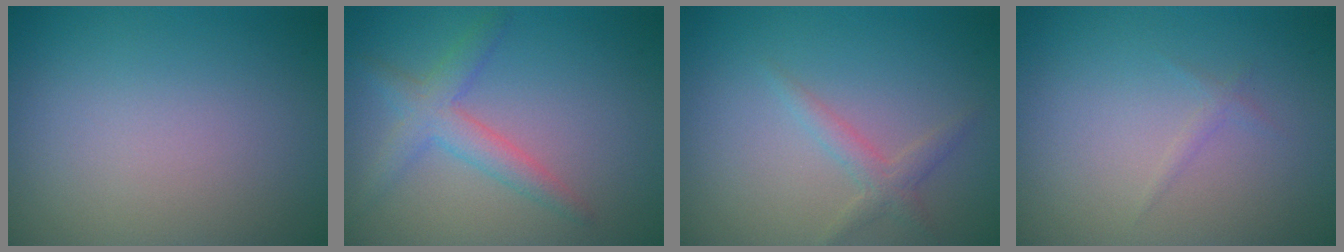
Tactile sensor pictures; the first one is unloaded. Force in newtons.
{"total": 3.0, "press": 3.0, "slide": 0.2}
{"total": 1.7, "press": 1.6, "slide": 0.1}
{"total": 1.2, "press": 1.2, "slide": 0.2}